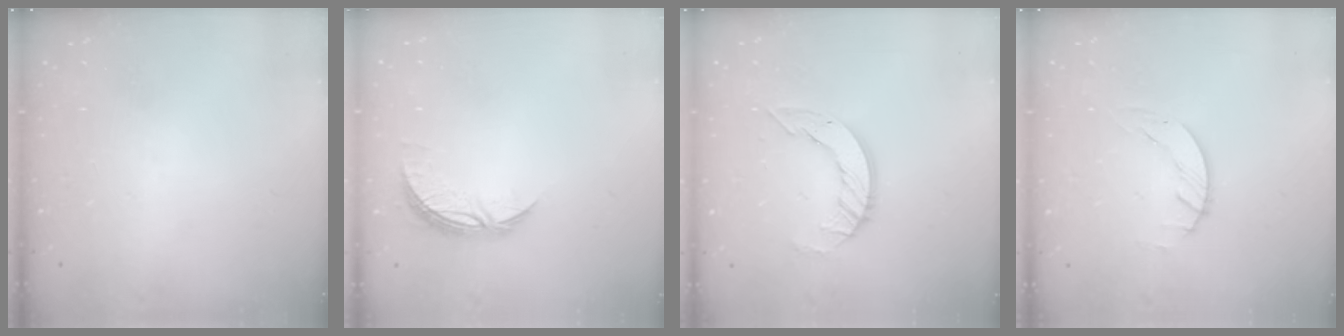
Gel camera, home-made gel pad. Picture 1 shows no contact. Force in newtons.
{"total": 7.1, "press": 7.1, "slide": 0.3}
{"total": 8.3, "press": 8.3, "slide": 0.7}
{"total": 1.7, "press": 1.7, "slide": 0.1}